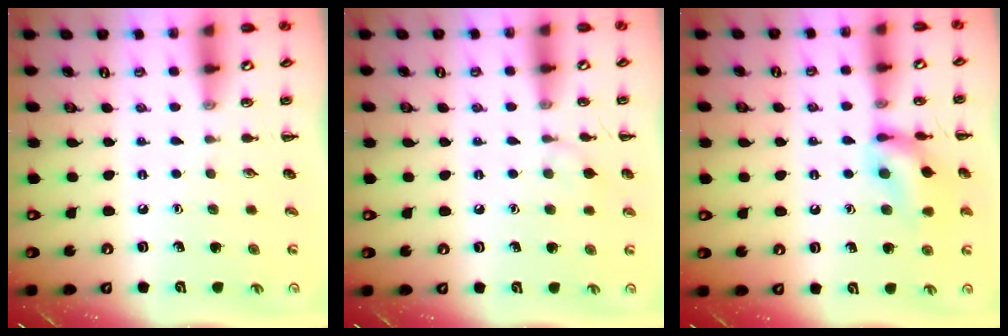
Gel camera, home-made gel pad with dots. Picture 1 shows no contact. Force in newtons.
{"total": 5.3, "press": 5.0, "slide": 2.0}
{"total": 12.9, "press": 12.9, "slide": 0.8}